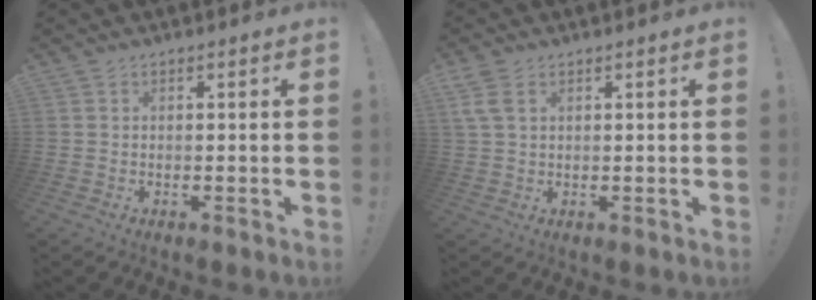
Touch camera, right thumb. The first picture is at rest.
{"total": 4.9, "force": [2.1, 2.8, 3.4], "torque": [-0.081, 0.004, 0.043]}